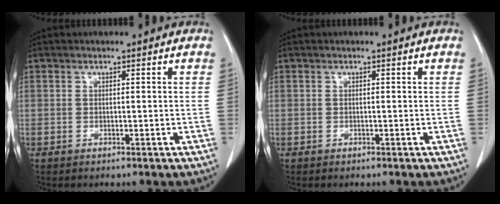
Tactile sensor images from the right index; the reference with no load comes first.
{"total": 0.0}